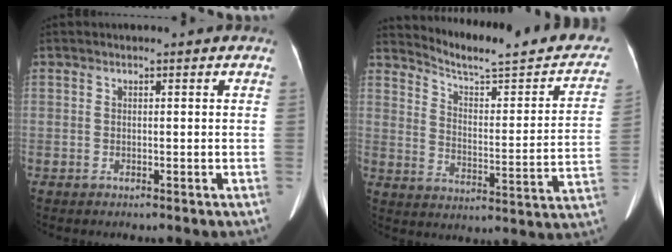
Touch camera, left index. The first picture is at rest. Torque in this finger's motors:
{"motor_torque": [0.27, -0.86, 0.00, 0.00]}